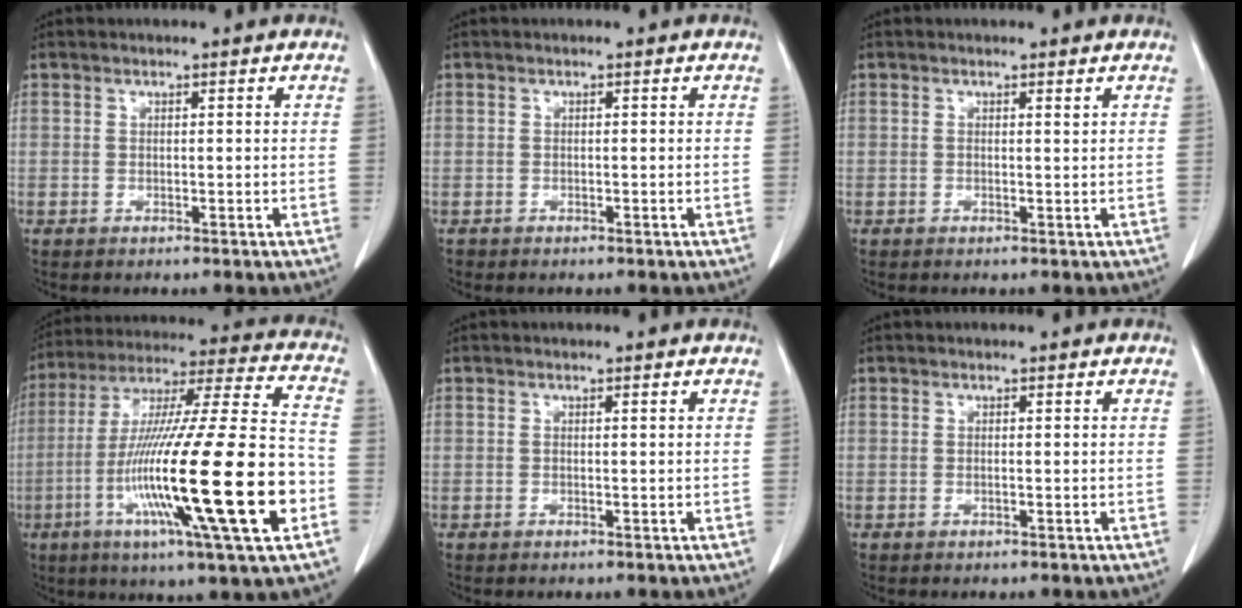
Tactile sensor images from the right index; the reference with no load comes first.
{"total": 0.5, "force": [-0.3, 0.5, -0.1], "torque": [-0.006, 0.004, -0.004]}
{"total": 0.5, "force": [0.3, 0.0, 0.4], "torque": [-0.009, -0.002, 0.006]}
{"total": 28.6, "force": [-7.9, 1.3, 27.4], "torque": [-0.473, -0.037, -0.146]}
{"total": 0.0}
{"total": 0.0}